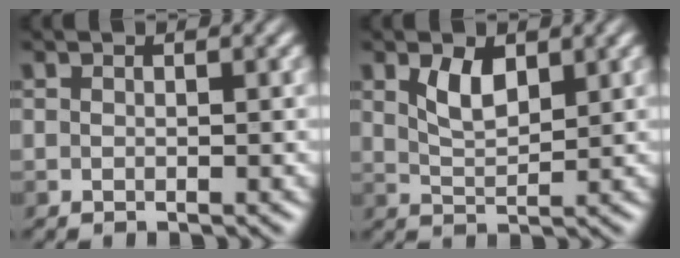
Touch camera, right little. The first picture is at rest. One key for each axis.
{"total": 2.8, "fx": 1.4, "fy": 1.3, "fz": 2.0, "tx": -0.043, "ty": -0.001, "tz": 0.030}